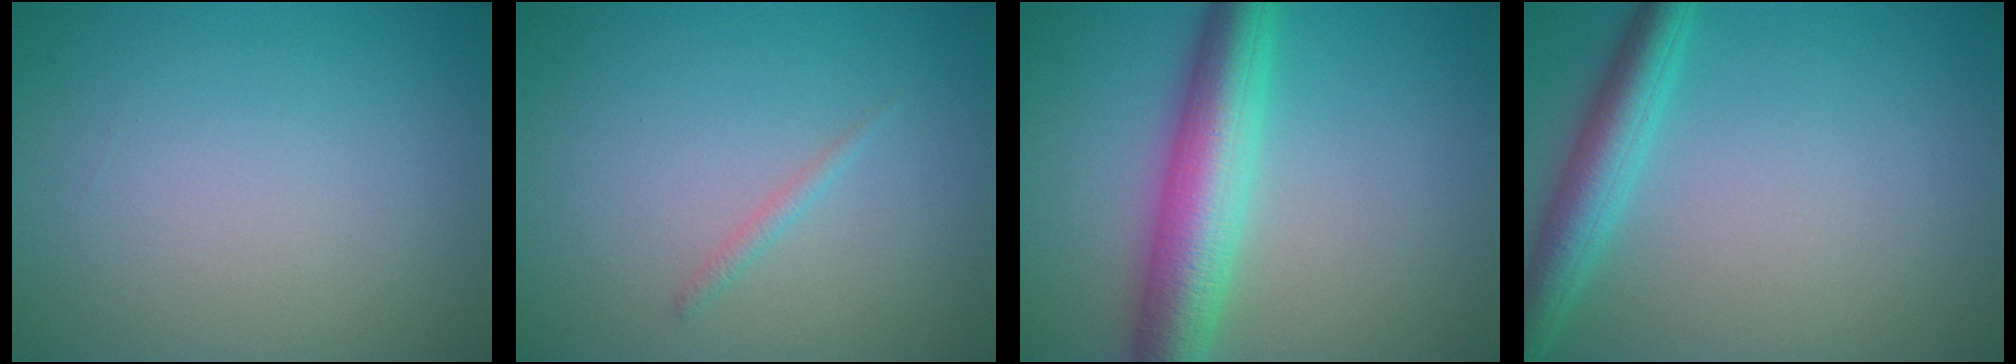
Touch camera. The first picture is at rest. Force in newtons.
{"total": 0.7, "press": 0.7, "slide": 0.0}
{"total": 7.4, "press": 7.4, "slide": 0.0}
{"total": 4.2, "press": 4.2, "slide": 0.1}